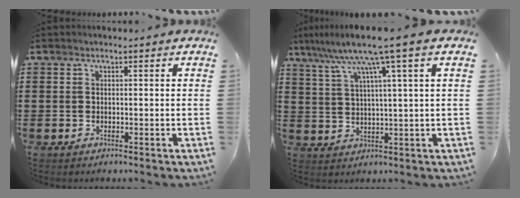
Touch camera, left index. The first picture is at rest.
{"total": 8.8, "force": [5.4, -0.7, 6.8], "torque": [-0.149, -0.019, 0.086]}